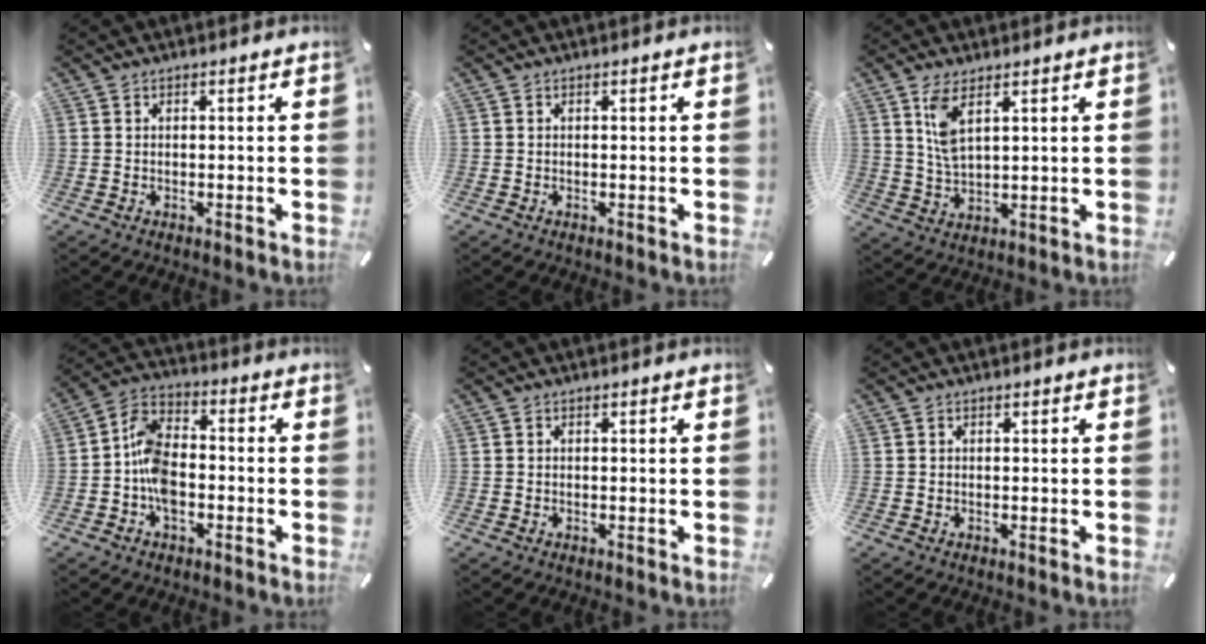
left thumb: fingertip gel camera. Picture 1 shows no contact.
{"total": 0.0}
{"total": 6.9, "force": [3.6, 2.7, 5.2], "torque": [-0.119, -0.004, 0.064]}
{"total": 9.2, "force": [-3.2, 5.9, 6.3], "torque": [-0.136, 0.021, -0.058]}
{"total": 0.0}
{"total": 0.0}